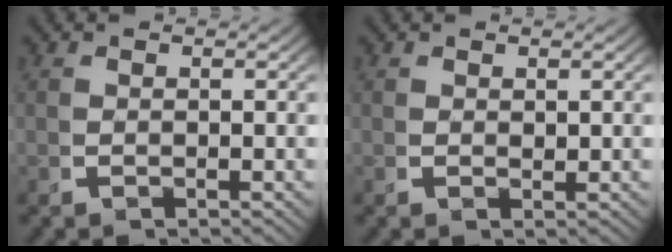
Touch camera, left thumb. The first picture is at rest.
{"total": 0.6, "force": [0.5, 0.2, 0.2], "torque": [0.004, -0.002, 0.012]}